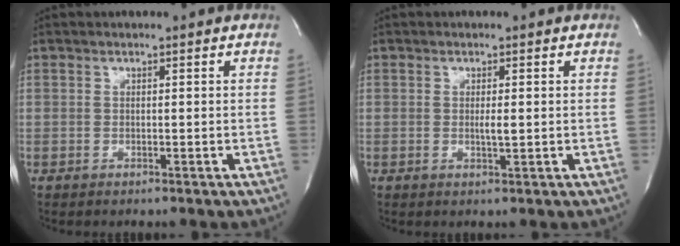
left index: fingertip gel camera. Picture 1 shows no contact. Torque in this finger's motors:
{"motor_torque": [0.36, 0.06, 0.01, 0.04]}